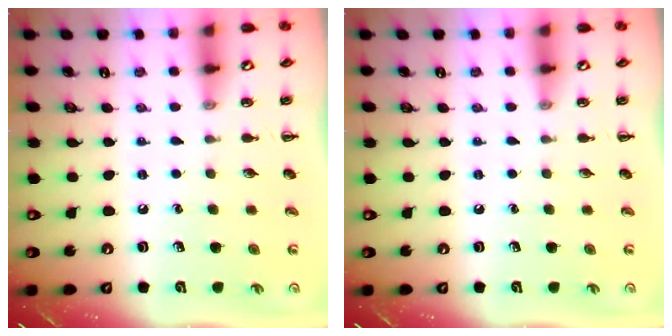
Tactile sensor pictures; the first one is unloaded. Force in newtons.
{"total": 0.0}